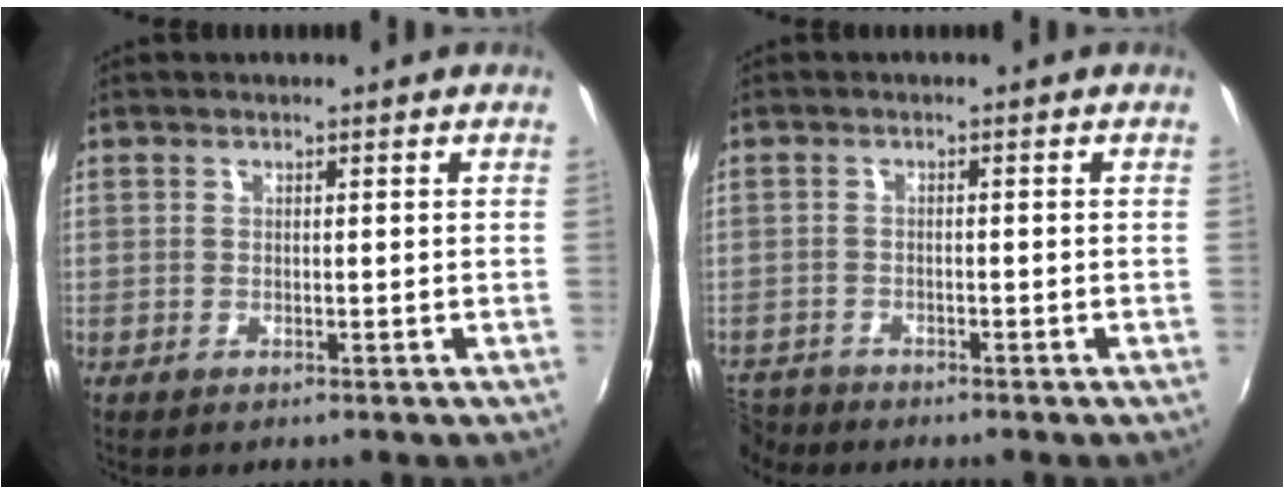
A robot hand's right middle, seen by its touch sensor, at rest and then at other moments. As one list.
[{"total": 5.3, "force": [-4.8, 2.1, 0.7], "torque": [-0.040, -0.014, -0.093]}]